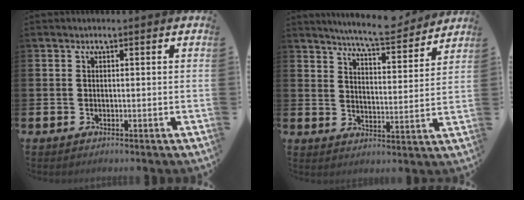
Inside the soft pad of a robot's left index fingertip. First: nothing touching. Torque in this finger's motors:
{"motor_torque": [0.72, -0.95, 0.50, 0.14]}